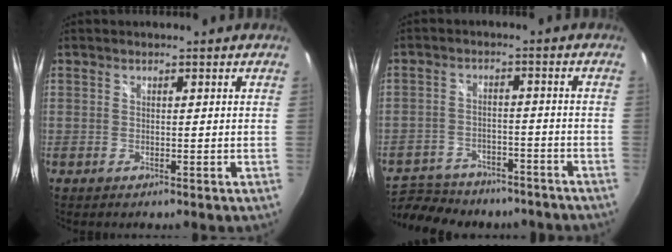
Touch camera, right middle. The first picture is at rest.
{"total": 19.2, "force": [-15.4, 8.8, 7.6], "torque": [-0.172, 0.003, -0.214]}